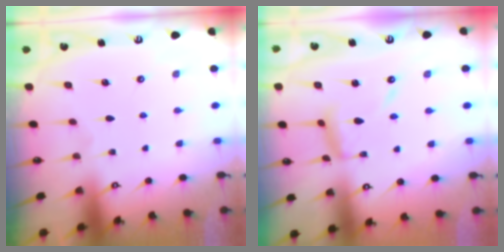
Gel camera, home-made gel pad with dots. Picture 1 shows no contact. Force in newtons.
{"total": 11.0, "press": 11.0, "slide": 0.8}